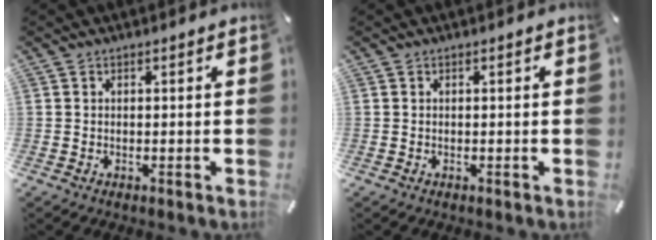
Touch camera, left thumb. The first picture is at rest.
{"total": 0.0}